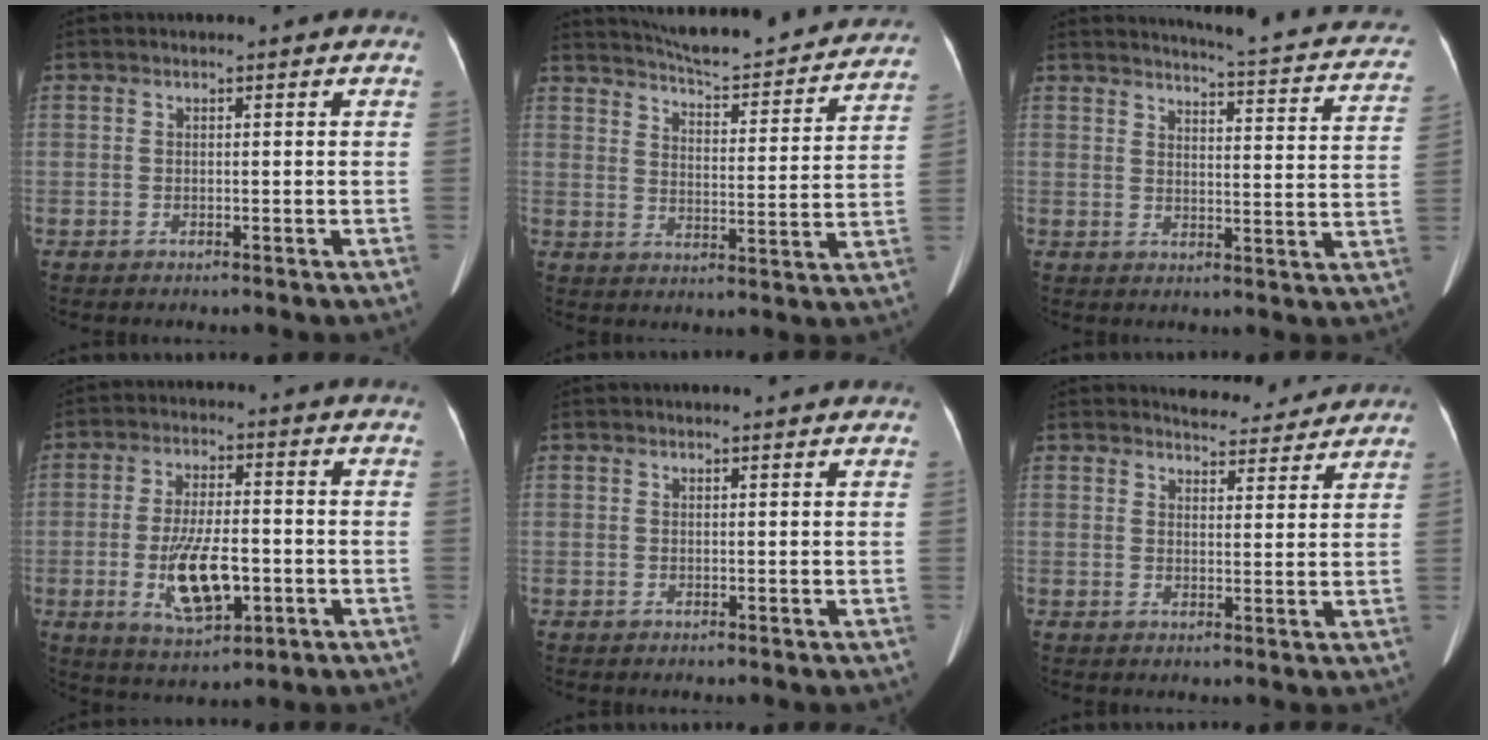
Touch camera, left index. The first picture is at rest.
{"total": 22.2, "force": [20.6, 3.3, 7.7], "torque": [-0.110, -0.030, 0.260]}
{"total": 18.3, "force": [17.0, 2.1, 6.4], "torque": [-0.072, -0.060, 0.179]}
{"total": 10.2, "force": [-2.6, 3.7, 9.1], "torque": [-0.177, -0.006, -0.038]}
{"total": 1.8, "force": [1.7, 0.1, 0.4], "torque": [-0.009, 0.006, 0.020]}
{"total": 6.5, "force": [6.3, 1.5, 0.4], "torque": [-0.003, 0.002, 0.074]}